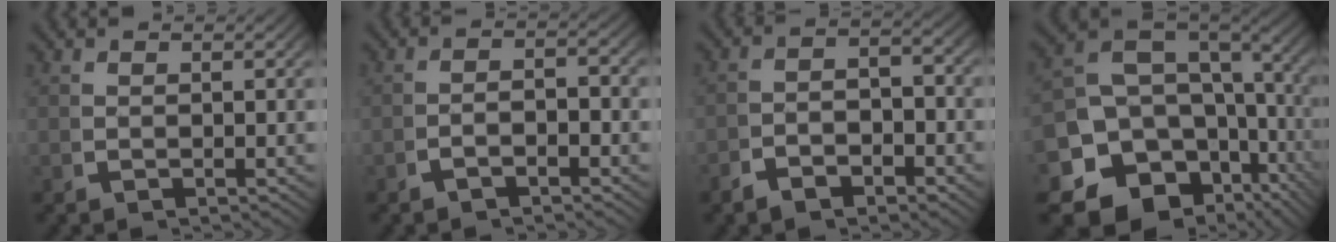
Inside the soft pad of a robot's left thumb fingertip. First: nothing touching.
{"total": 2.0, "force": [-1.3, 0.9, 1.2], "torque": [-0.019, 0.002, -0.029]}
{"total": 3.2, "force": [-1.7, 2.1, 1.7], "torque": [-0.014, -0.004, -0.036]}
{"total": 18.5, "force": [-4.1, 13.8, 11.5], "torque": [-0.228, -0.068, -0.047]}